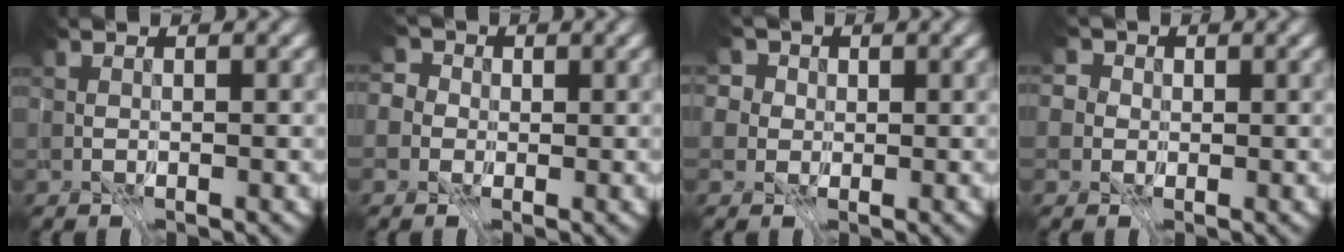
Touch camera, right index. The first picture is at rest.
{"total": 6.9, "force": [3.8, 4.7, 3.4], "torque": [-0.050, 0.026, 0.026]}
{"total": 7.4, "force": [4.3, 5.0, 3.4], "torque": [-0.068, 0.019, 0.048]}
{"total": 6.4, "force": [3.6, 4.5, 2.8], "torque": [-0.045, 0.013, 0.033]}